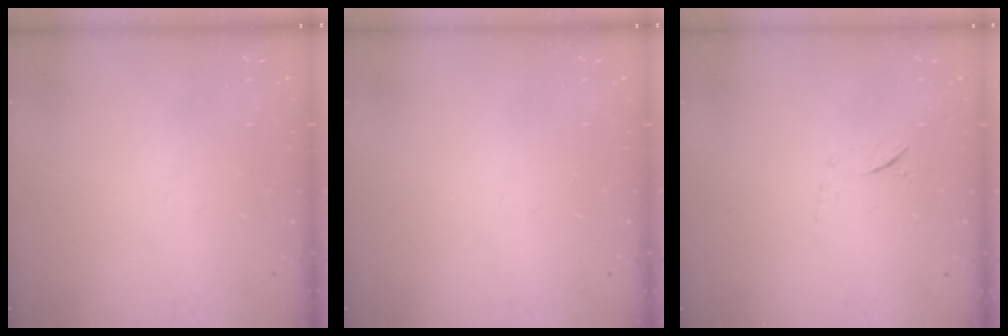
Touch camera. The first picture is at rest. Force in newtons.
{"total": 0.0}
{"total": 6.1, "press": 5.9, "slide": 1.5}